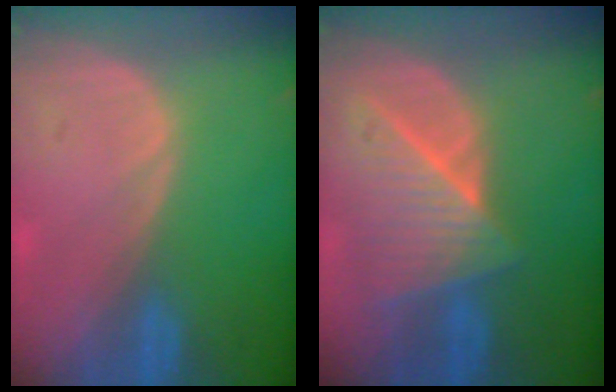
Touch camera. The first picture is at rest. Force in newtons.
{"total": 7.7, "press": 7.5, "slide": 2.0}